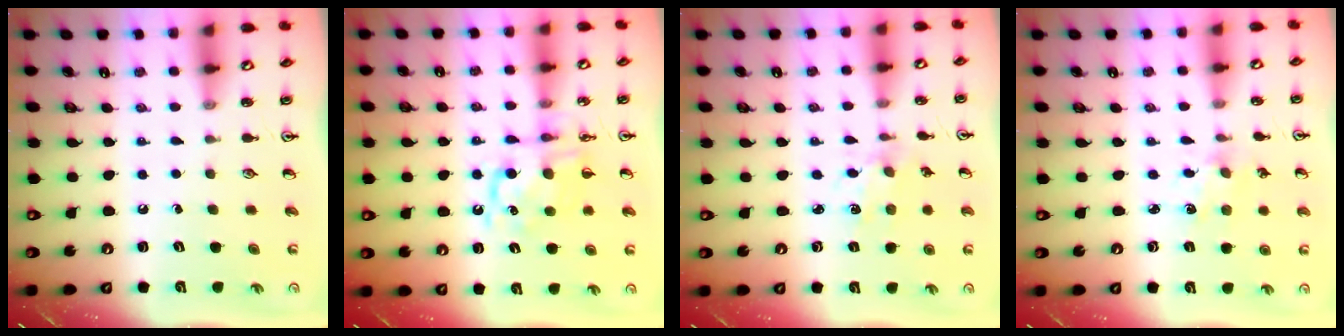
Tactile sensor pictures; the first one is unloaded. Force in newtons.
{"total": 10.3, "press": 10.3, "slide": 0.3}
{"total": 2.0, "press": 2.0, "slide": 0.2}
{"total": 1.6, "press": 1.5, "slide": 0.4}